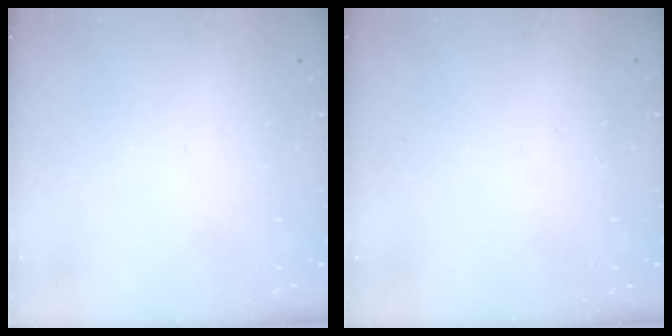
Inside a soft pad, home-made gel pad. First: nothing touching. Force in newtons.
{"total": 0.0}